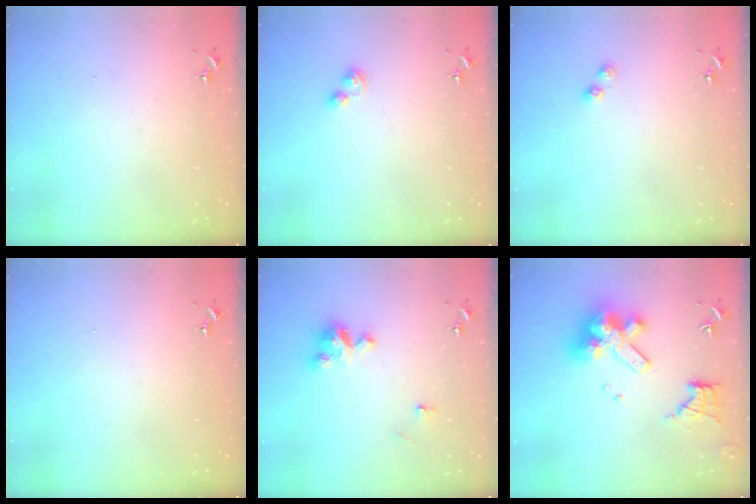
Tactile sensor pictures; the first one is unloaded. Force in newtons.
{"total": 3.6, "press": 3.6, "slide": 0.5}
{"total": 3.7, "press": 3.7, "slide": 0.5}
{"total": 0.0}
{"total": 8.8, "press": 8.8, "slide": 0.1}
{"total": 16.4, "press": 16.4, "slide": 1.4}